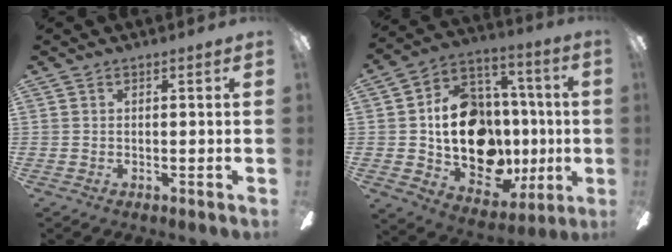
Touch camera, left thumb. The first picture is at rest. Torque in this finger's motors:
{"motor_torque": [2.44, 2.56, 0.09, 0.21, 0.22]}